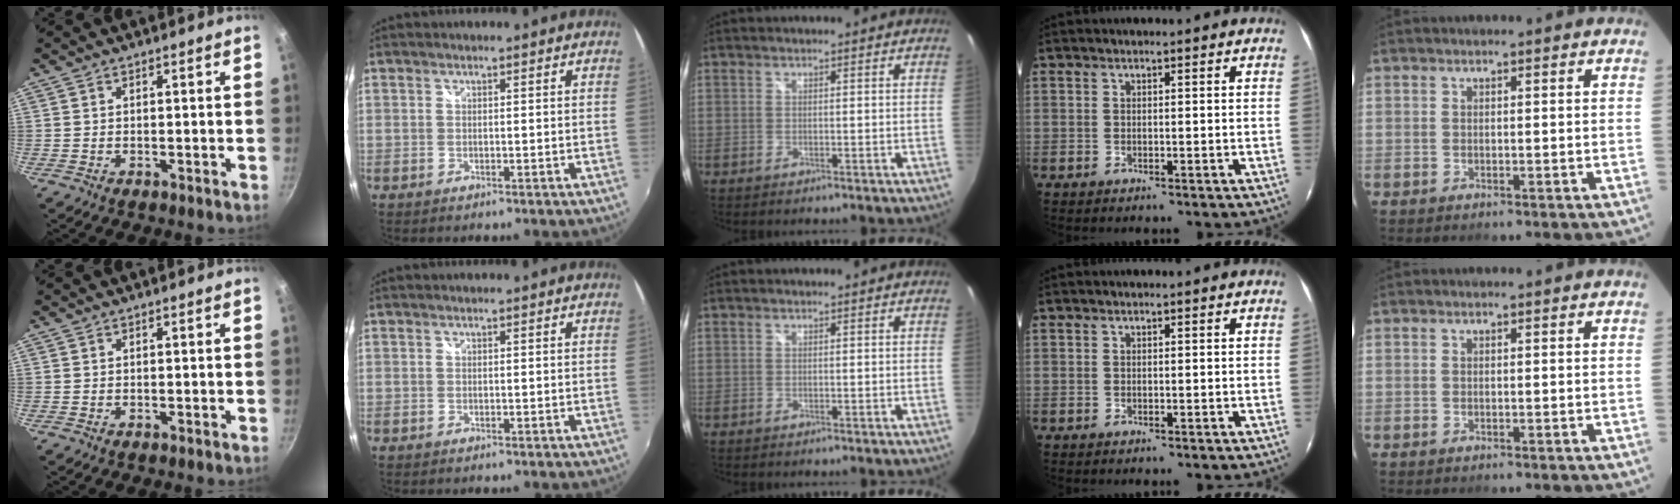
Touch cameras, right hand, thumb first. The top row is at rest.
{}